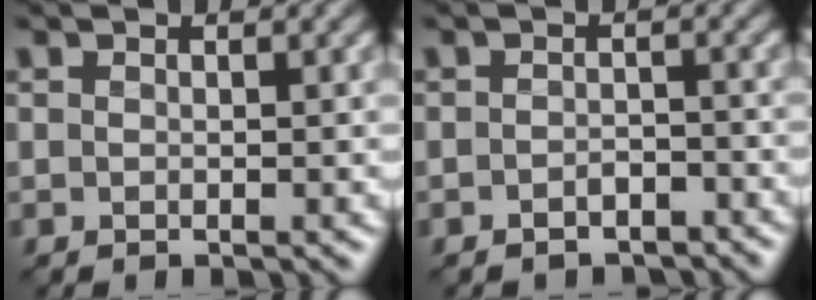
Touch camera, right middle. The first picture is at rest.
{"total": 1.8, "force": [-1.6, 0.7, 0.5], "torque": [-0.010, 0.005, -0.029]}